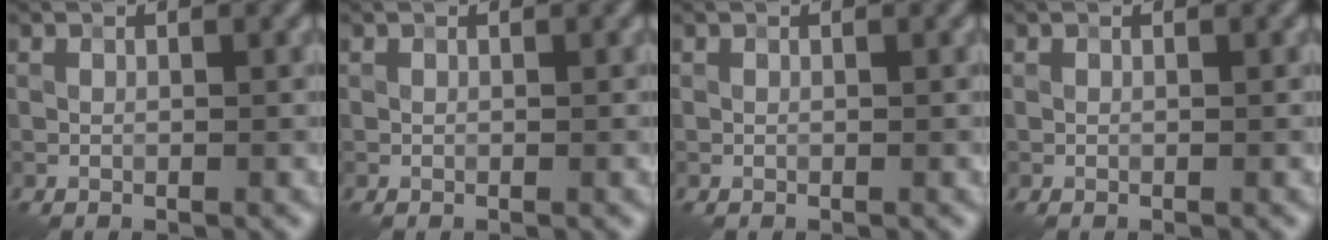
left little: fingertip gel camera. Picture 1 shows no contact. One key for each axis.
{"total": 0.0}
{"total": 0.0}
{"total": 0.0}